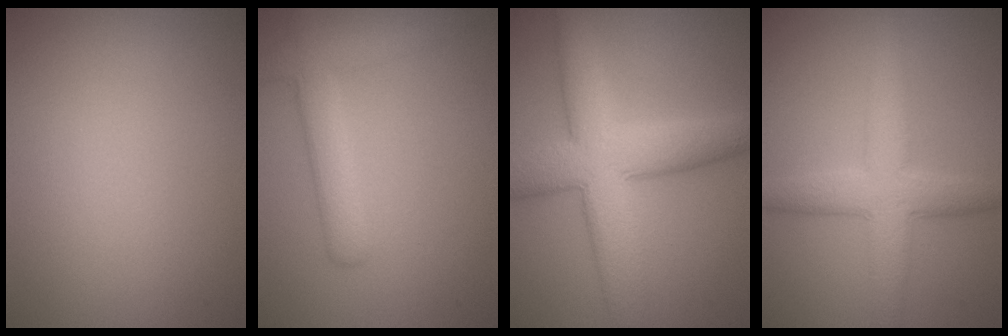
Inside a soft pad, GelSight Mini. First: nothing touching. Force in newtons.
{"total": 3.6, "press": 3.6, "slide": 0.3}
{"total": 8.3, "press": 8.3, "slide": 0.2}
{"total": 4.9, "press": 4.9, "slide": 0.2}